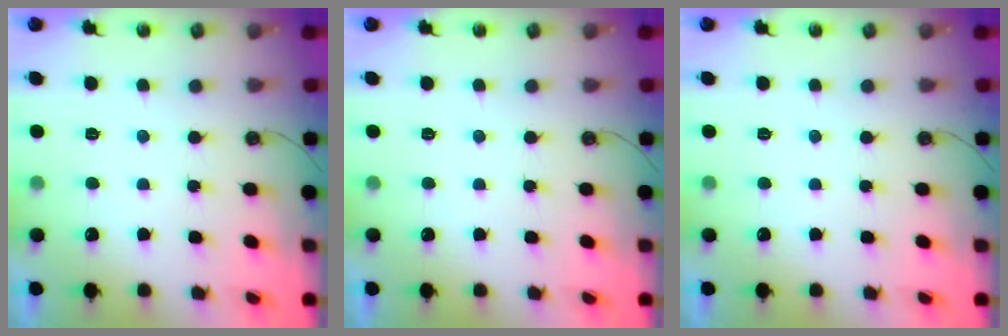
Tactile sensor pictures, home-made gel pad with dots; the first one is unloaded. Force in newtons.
{"total": 0.0}
{"total": 0.0}